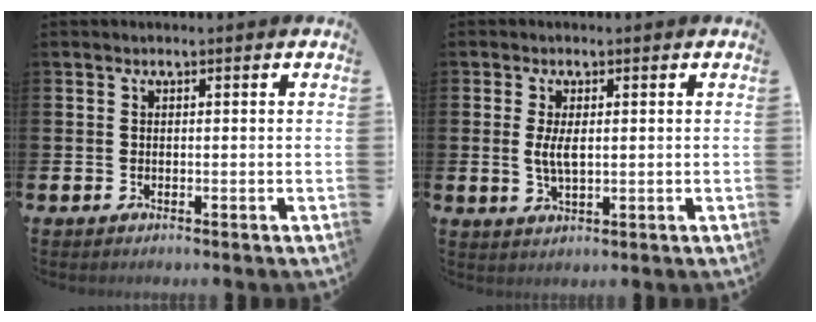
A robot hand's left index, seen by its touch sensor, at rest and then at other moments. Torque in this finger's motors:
{"motor_torque": [0.72, -0.10, 0.13, 0.12]}